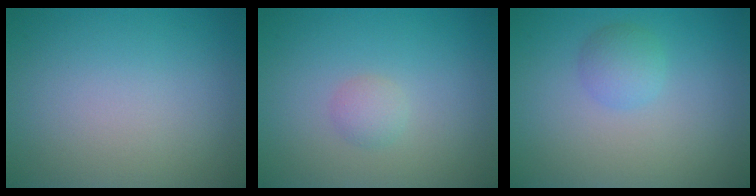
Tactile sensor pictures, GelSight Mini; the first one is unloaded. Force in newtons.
{"total": 1.2, "press": 1.2, "slide": 0.0}
{"total": 1.9, "press": 1.9, "slide": 0.1}